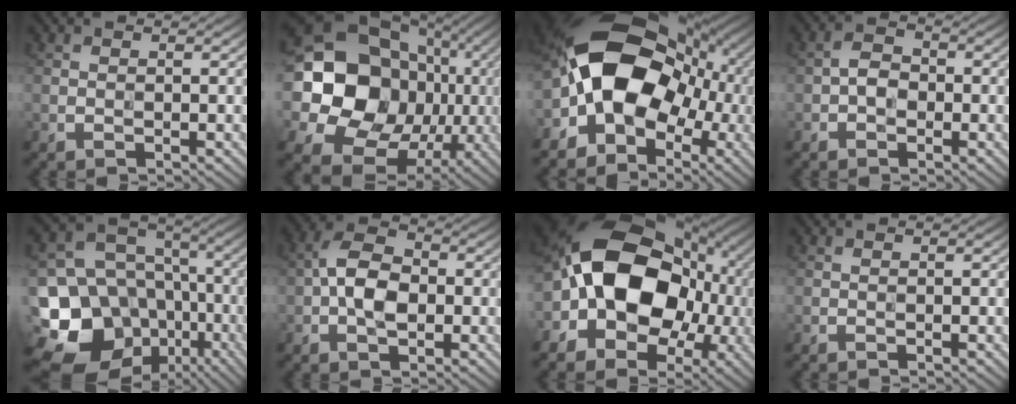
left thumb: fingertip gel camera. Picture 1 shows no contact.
{"total": 21.1, "force": [0.8, 18.1, 10.9], "torque": [-0.266, -0.010, 0.015]}
{"total": 16.0, "force": [-1.4, 11.9, 10.6], "torque": [-0.187, 0.003, -0.027]}
{"total": 2.2, "force": [-0.7, 1.5, 1.5], "torque": [-0.036, 0.007, -0.019]}
{"total": 20.6, "force": [-9.1, 16.5, 8.2], "torque": [-0.213, -0.054, -0.138]}
{"total": 6.3, "force": [-0.7, 3.6, 5.1], "torque": [-0.105, 0.011, -0.020]}
{"total": 17.3, "force": [-0.4, 12.7, 11.6], "torque": [-0.216, -0.005, -0.008]}
{"total": 0.6, "force": [-0.1, -0.5, -0.2], "torque": [0.003, 0.002, 0.001]}